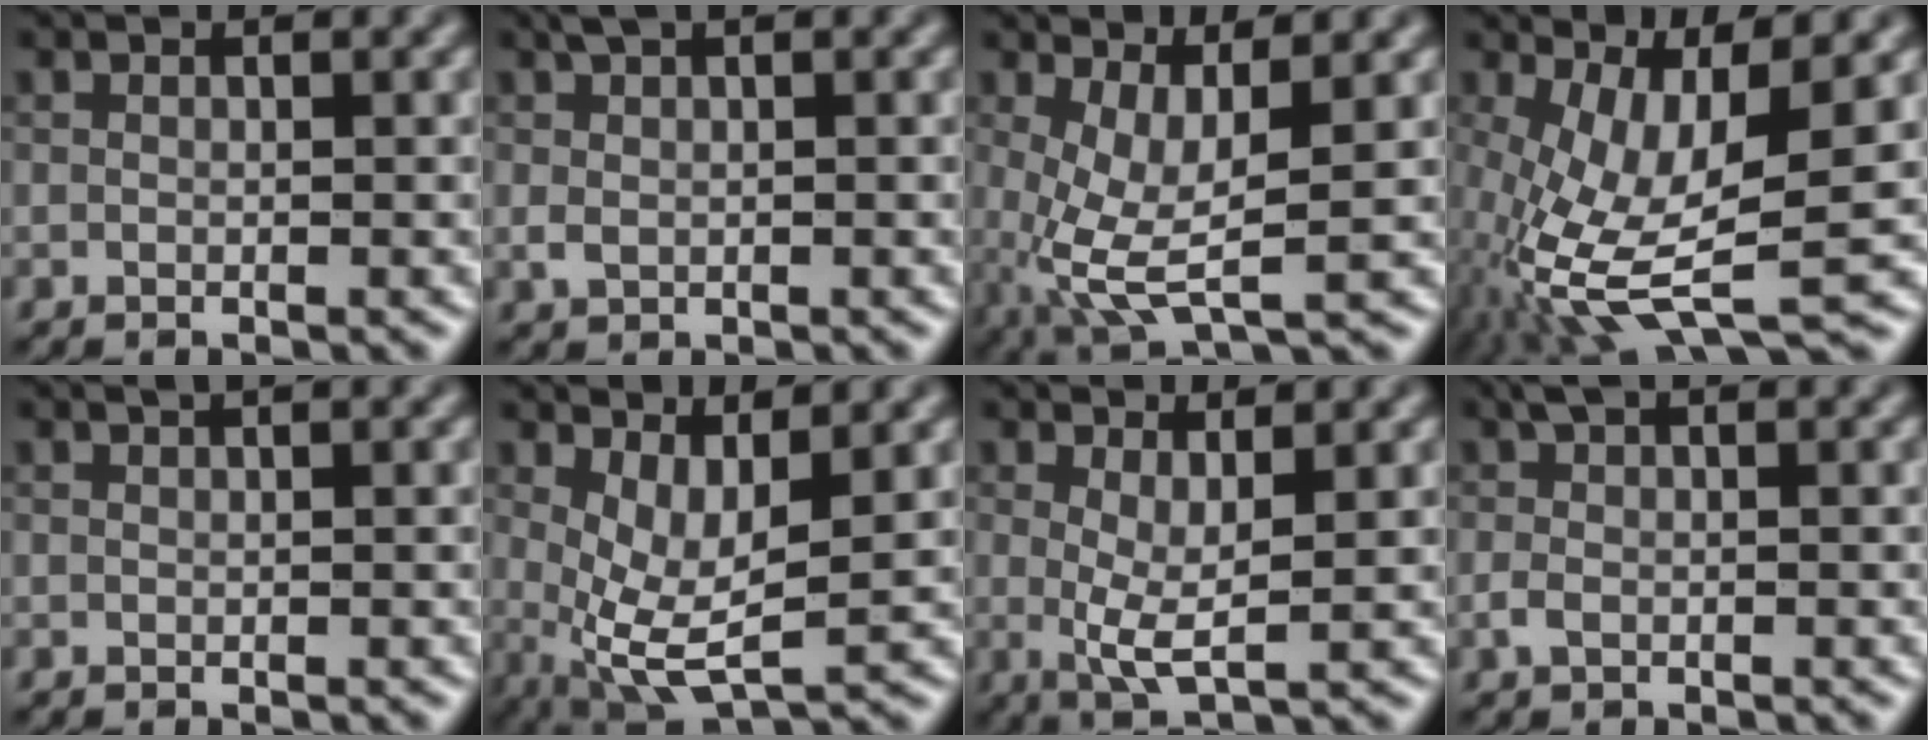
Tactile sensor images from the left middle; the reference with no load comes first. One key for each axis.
{"total": 1.9, "fx": 0.8, "fy": 1.0, "fz": 1.4, "tx": -0.032, "ty": 0.005, "tz": 0.015}
{"total": 5.5, "fx": 0.3, "fy": 1.8, "fz": 5.2, "tx": -0.109, "ty": -0.010, "tz": 0.010}
{"total": 10.0, "fx": -2.1, "fy": 3.3, "fz": 9.2, "tx": -0.200, "ty": -0.010, "tz": -0.036}
{"total": 0.9, "fx": 0.6, "fy": 0.2, "fz": 0.6, "tx": -0.007, "ty": 0.001, "tz": 0.006}
{"total": 5.4, "fx": 1.0, "fy": 2.0, "fz": 4.9, "tx": -0.099, "ty": -0.017, "tz": 0.026}
{"total": 3.4, "fx": 0.8, "fy": 0.9, "fz": 3.2, "tx": -0.061, "ty": -0.009, "tz": 0.016}
{"total": 1.8, "fx": 0.2, "fy": 0.8, "fz": 1.6, "tx": -0.036, "ty": 0.007, "tz": 0.000}